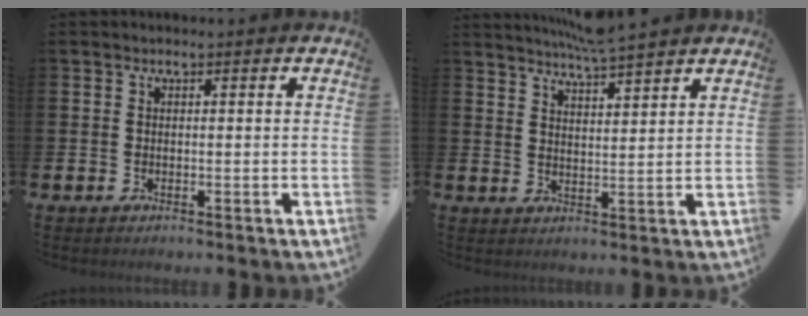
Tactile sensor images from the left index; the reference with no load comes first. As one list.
[{"total": 5.2, "force": [5.1, -0.4, 0.9], "torque": [-0.030, -0.021, 0.092]}]